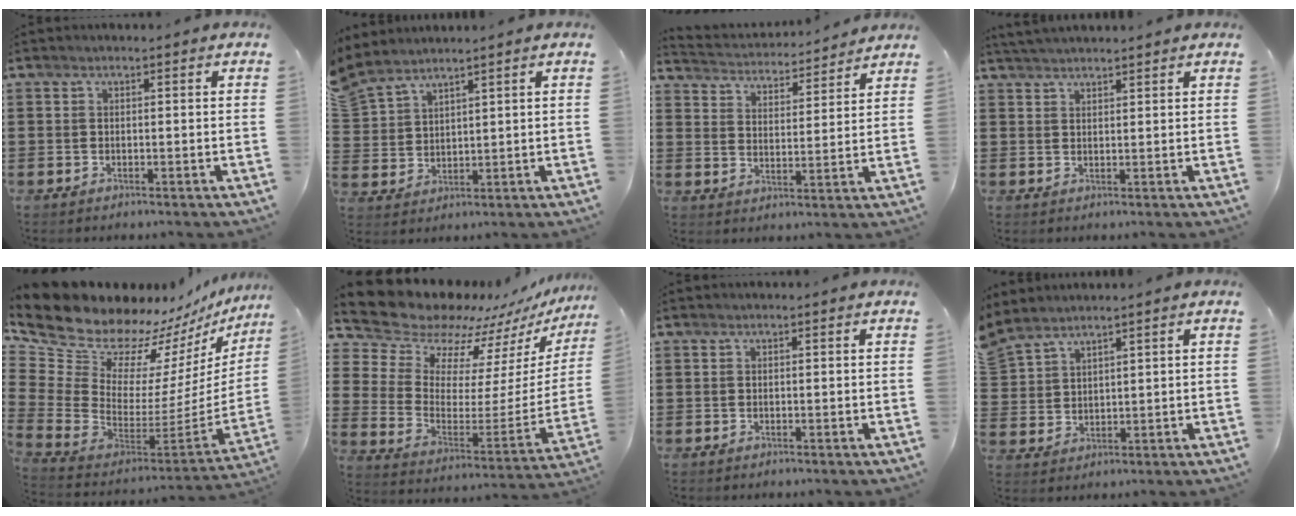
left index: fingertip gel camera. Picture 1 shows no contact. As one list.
[{"total": 3.6, "force": [3.3, 1.4, 0.3], "torque": [-0.026, -0.013, 0.059]}, {"total": 3.4, "force": [3.4, 0.0, -0.3], "torque": [-0.018, -0.029, 0.052]}, {"total": 2.2, "force": [2.2, -0.1, 0.3], "torque": [-0.011, 0.000, 0.042]}, {"total": 11.7, "force": [10.1, 5.5, 2.3], "torque": [-0.116, -0.104, 0.181]}, {"total": 11.7, "force": [11.0, 3.6, 1.5], "torque": [-0.091, -0.090, 0.195]}, {"total": 0.0}, {"total": 3.2, "force": [2.9, 1.4, 0.3], "torque": [-0.022, -0.007, 0.053]}]